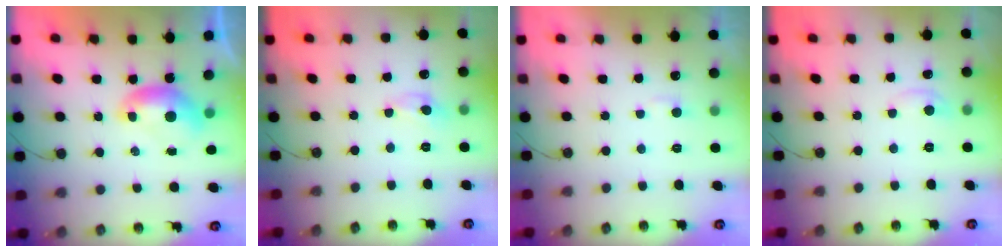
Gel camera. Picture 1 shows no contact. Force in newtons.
{"total": 0.0}
{"total": 3.6, "press": 3.5, "slide": 0.3}
{"total": 0.8, "press": 0.6, "slide": 0.6}